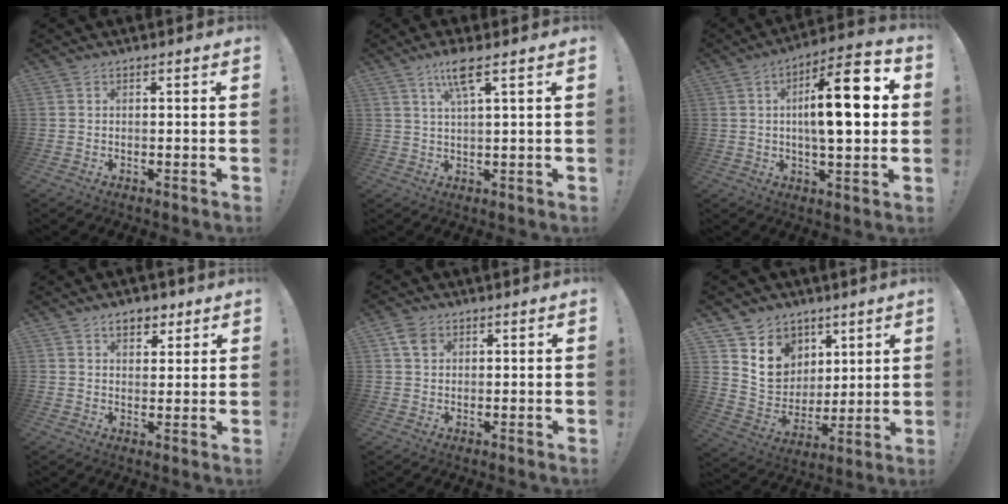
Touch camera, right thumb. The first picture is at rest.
{"total": 6.6, "force": [3.5, 0.9, 5.5], "torque": [-0.099, -0.001, 0.055]}
{"total": 16.4, "force": [1.7, 5.1, 15.4], "torque": [-0.250, 0.005, 0.016]}
{"total": 6.4, "force": [3.8, 4.1, 3.1], "torque": [-0.035, -0.009, 0.067]}
{"total": 4.1, "force": [1.7, 3.1, 2.1], "torque": [-0.037, 0.004, 0.035]}
{"total": 12.4, "force": [6.6, 10.1, 2.5], "torque": [-0.036, -0.053, 0.139]}